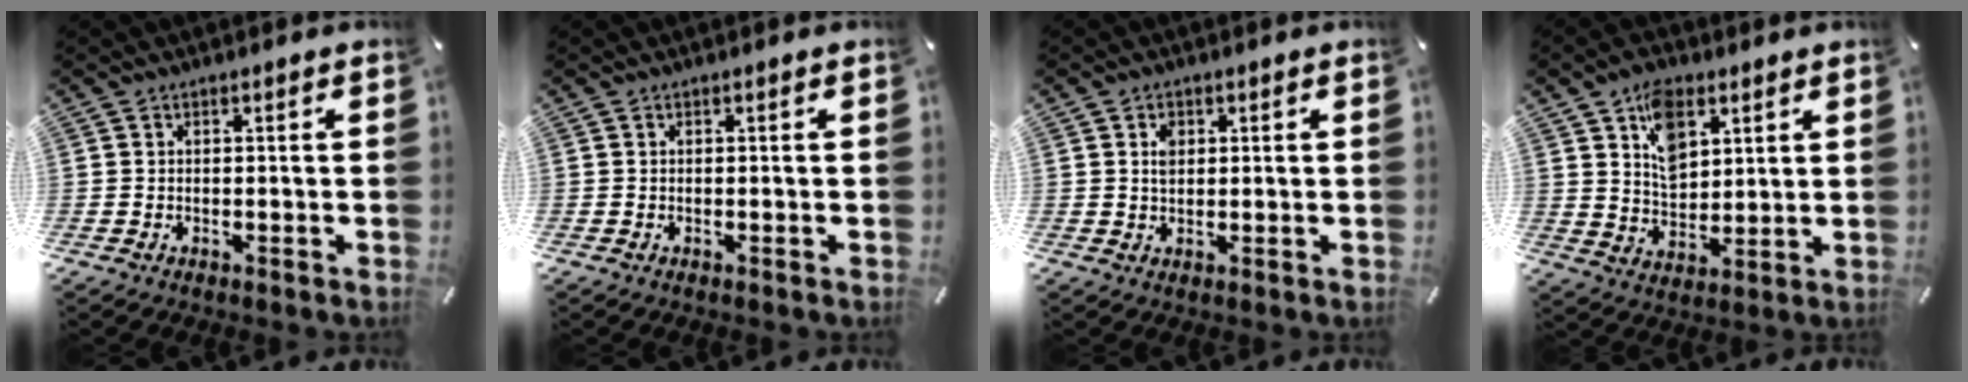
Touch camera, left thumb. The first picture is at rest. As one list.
[{"total": 0.0}, {"total": 2.8, "force": [0.8, 2.2, 1.6], "torque": [-0.019, 0.001, 0.009]}, {"total": 9.8, "force": [5.0, 6.6, 5.1], "torque": [-0.081, -0.011, 0.091]}]